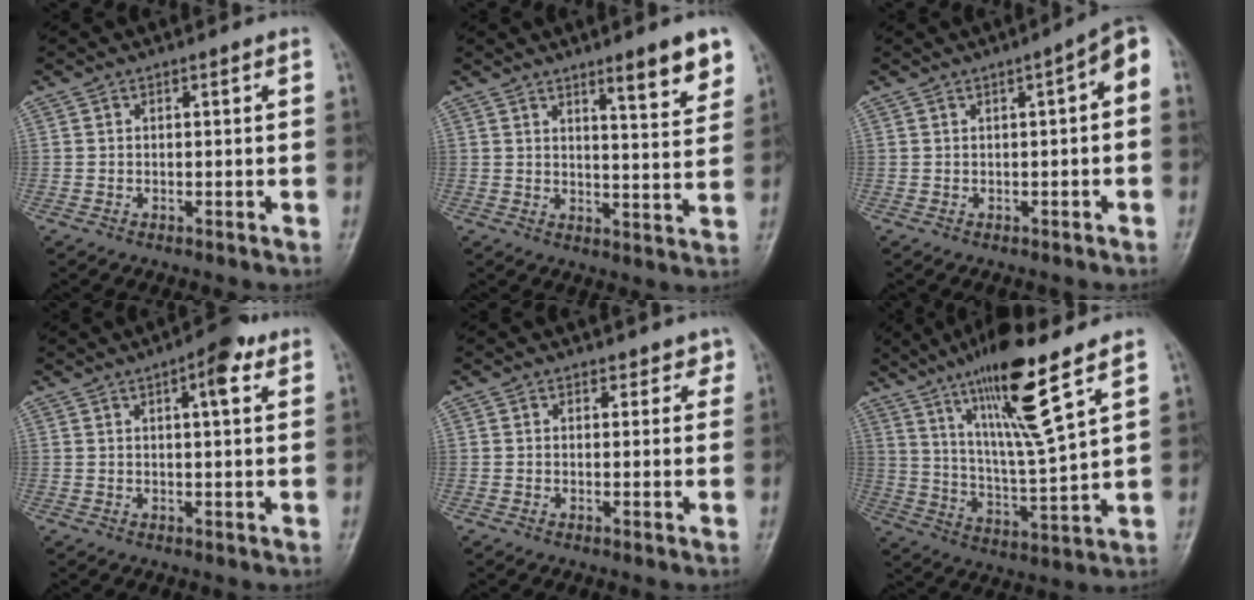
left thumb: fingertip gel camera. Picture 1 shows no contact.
{"total": 8.8, "force": [5.7, 1.4, 6.6], "torque": [-0.079, -0.038, 0.081]}
{"total": 5.3, "force": [0.2, 1.6, 5.0], "torque": [-0.057, 0.026, -0.006]}
{"total": 5.9, "force": [2.9, 1.9, 4.8], "torque": [-0.053, -0.002, 0.033]}
{"total": 2.3, "force": [1.7, 1.6, 0.3], "torque": [0.027, -0.007, 0.013]}
{"total": 17.0, "force": [10.2, 1.7, 13.5], "torque": [-0.234, -0.055, 0.188]}